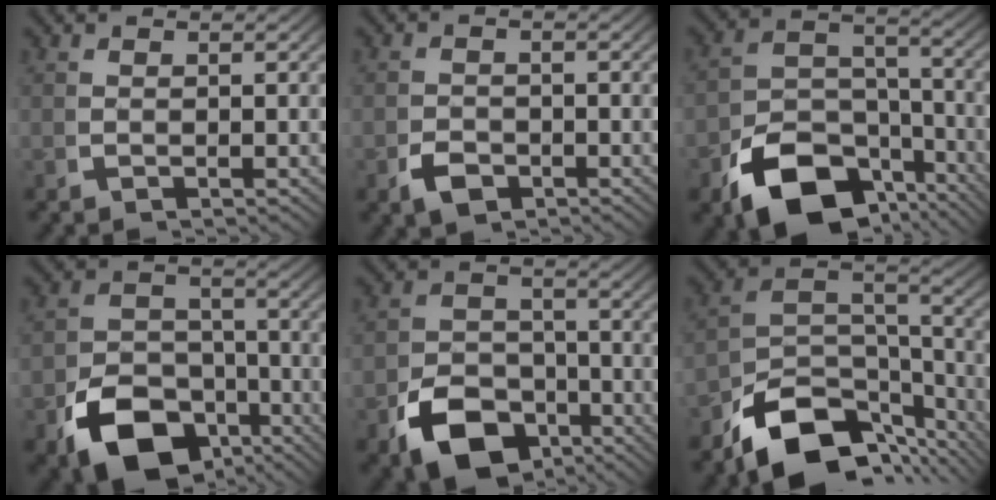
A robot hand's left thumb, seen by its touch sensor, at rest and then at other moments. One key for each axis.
{"total": 2.3, "fx": -1.5, "fy": 1.3, "fz": 1.2, "tx": -0.020, "ty": -0.006, "tz": -0.023}
{"total": 10.7, "fx": -5.0, "fy": 6.6, "fz": 6.7, "tx": -0.118, "ty": -0.033, "tz": -0.071}
{"total": 11.4, "fx": -5.7, "fy": 7.7, "fz": 6.2, "tx": -0.104, "ty": -0.043, "tz": -0.077}
{"total": 9.2, "fx": -4.8, "fy": 6.3, "fz": 4.6, "tx": -0.072, "ty": -0.032, "tz": -0.067}
{"total": 11.4, "fx": -5.1, "fy": 6.6, "fz": 7.8, "tx": -0.155, "ty": -0.035, "tz": -0.070}